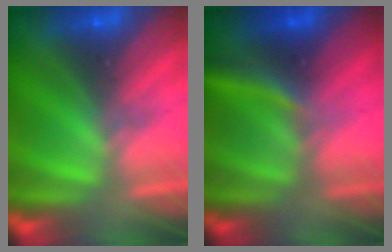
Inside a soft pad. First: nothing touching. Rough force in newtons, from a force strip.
{"total": 2.9}